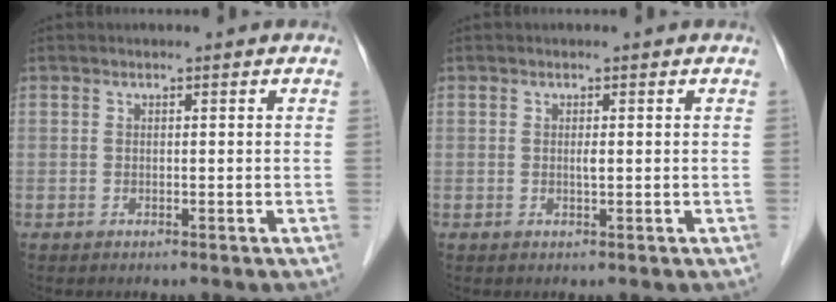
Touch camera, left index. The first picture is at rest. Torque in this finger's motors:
{"motor_torque": [0.28, 0.23, 0.03, 0.01]}